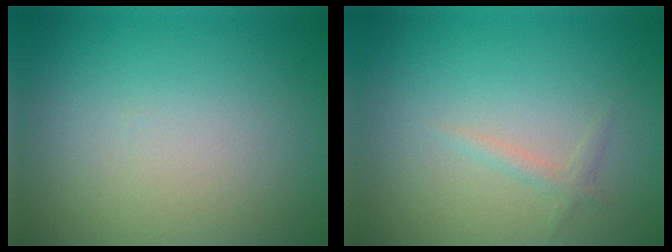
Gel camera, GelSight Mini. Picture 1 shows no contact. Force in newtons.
{"total": 0.9, "press": 0.9, "slide": 0.1}